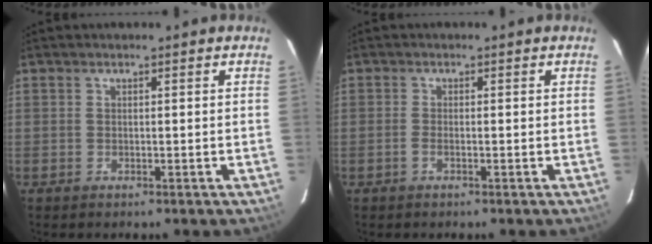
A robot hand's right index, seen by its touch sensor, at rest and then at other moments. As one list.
[{"total": 1.1, "force": [-0.6, 0.3, 0.8], "torque": [-0.020, 0.000, -0.012]}]